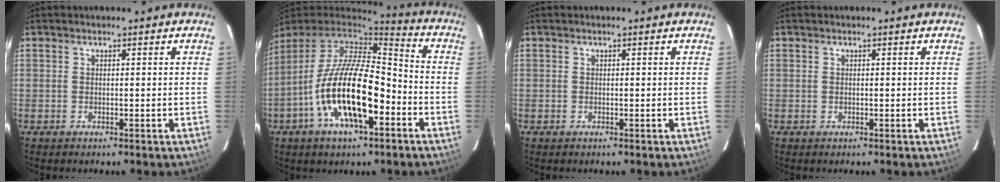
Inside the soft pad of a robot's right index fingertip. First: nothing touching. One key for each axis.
{"total": 19.3, "fx": -7.2, "fy": 7.2, "fz": 16.3, "tx": -0.313, "ty": -0.017, "tz": -0.133}
{"total": 0.0}
{"total": 0.0}